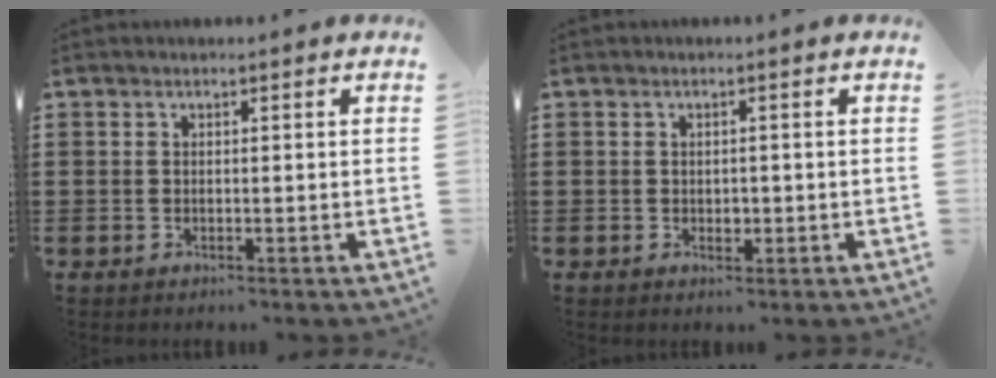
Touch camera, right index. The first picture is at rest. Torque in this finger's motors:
{"motor_torque": [0.77, 0.32, 0.01, 0.00]}